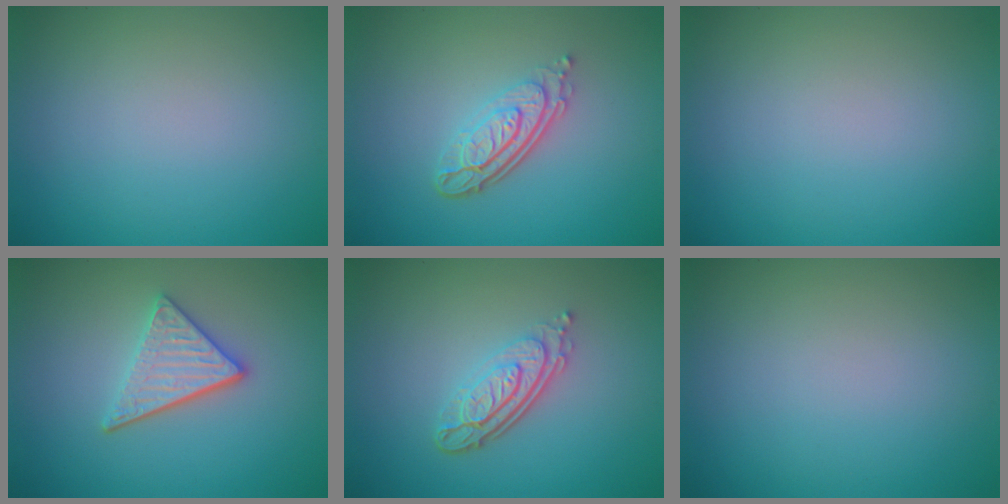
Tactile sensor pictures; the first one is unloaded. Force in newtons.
{"total": 4.5, "press": 3.1, "slide": 3.2}
{"total": 0.0}
{"total": 3.6, "press": 3.0, "slide": 2.0}
{"total": 4.3, "press": 3.0, "slide": 3.1}
{"total": 0.0}